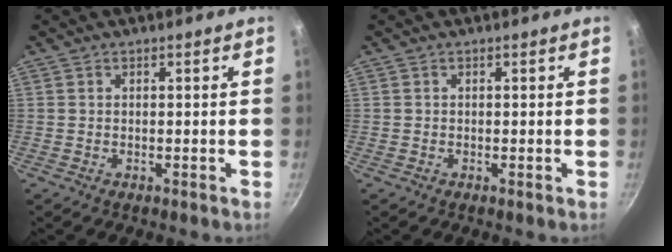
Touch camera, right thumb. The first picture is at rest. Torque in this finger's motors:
{"motor_torque": [2.64, 2.37, 0.34, -0.38, -0.02]}